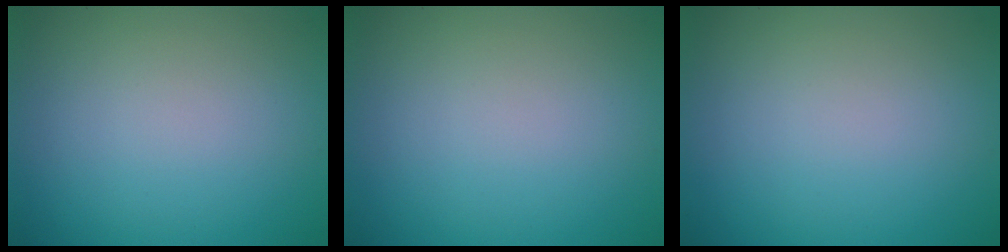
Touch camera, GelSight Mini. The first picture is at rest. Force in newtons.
{"total": 0.0}
{"total": 0.0}